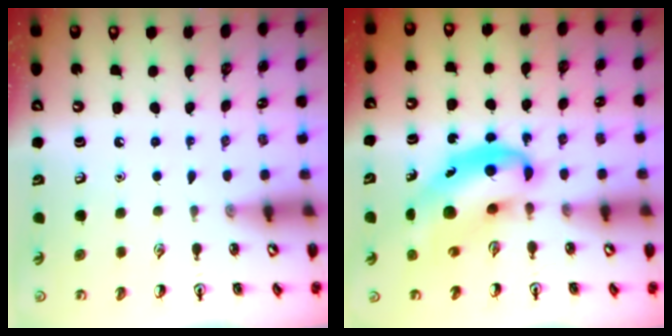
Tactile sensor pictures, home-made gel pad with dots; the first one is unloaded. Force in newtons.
{"total": 11.3, "press": 10.9, "slide": 3.1}